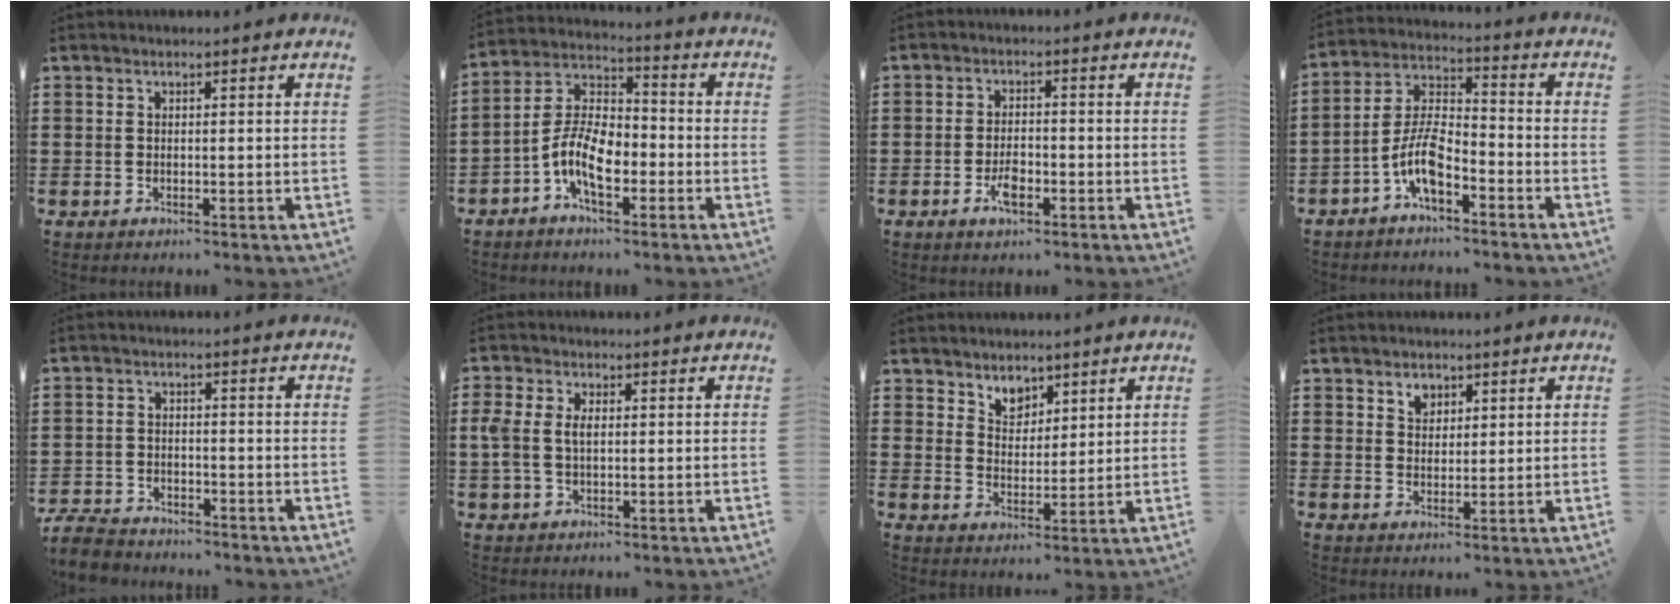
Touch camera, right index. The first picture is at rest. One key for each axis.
{"total": 9.1, "fx": -3.8, "fy": 4.2, "fz": 7.1, "tx": -0.170, "ty": -0.001, "tz": -0.077}
{"total": 3.7, "fx": -1.6, "fy": 1.4, "fz": 3.0, "tx": -0.060, "ty": -0.002, "tz": -0.029}
{"total": 7.5, "fx": -4.3, "fy": 2.7, "fz": 5.5, "tx": -0.139, "ty": -0.007, "tz": -0.088}
{"total": 4.4, "fx": -4.2, "fy": 0.9, "fz": 0.9, "tx": -0.037, "ty": -0.005, "tz": -0.091}
{"total": 3.6, "fx": 0.3, "fy": 2.3, "fz": 2.8, "tx": -0.074, "ty": 0.005, "tz": -0.002}
{"total": 4.0, "fx": 3.2, "fy": 2.4, "fz": 0.4, "tx": -0.014, "ty": 0.001, "tz": 0.058}
{"total": 2.7, "fx": 1.8, "fy": 1.8, "fz": 0.9, "tx": -0.024, "ty": 0.005, "tz": 0.033}